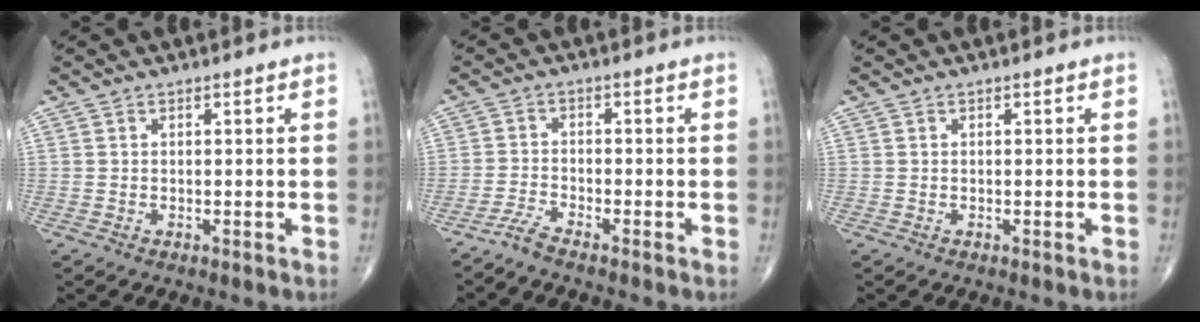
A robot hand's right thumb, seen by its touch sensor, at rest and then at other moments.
{"total": 2.5, "force": [-2.3, -0.2, 0.9], "torque": [-0.029, 0.002, -0.054]}
{"total": 0.0}